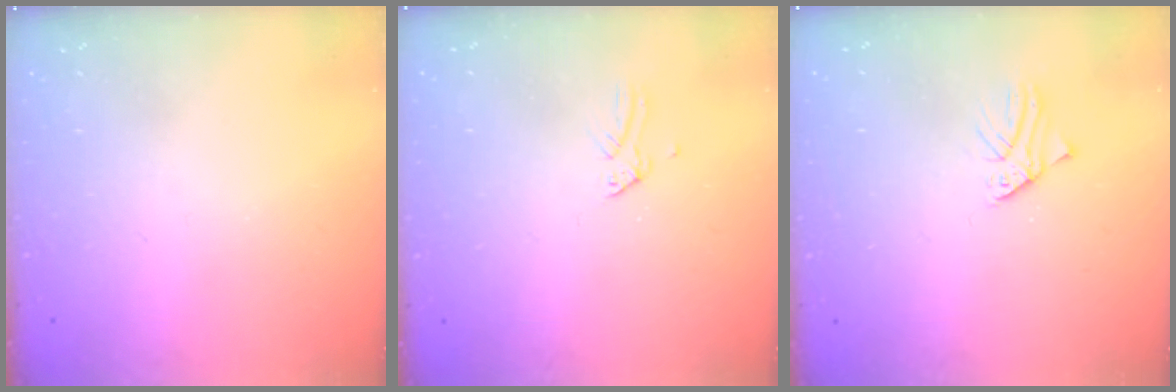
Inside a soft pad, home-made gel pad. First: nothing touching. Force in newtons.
{"total": 0.0}
{"total": 1.1, "press": 1.1, "slide": 0.1}